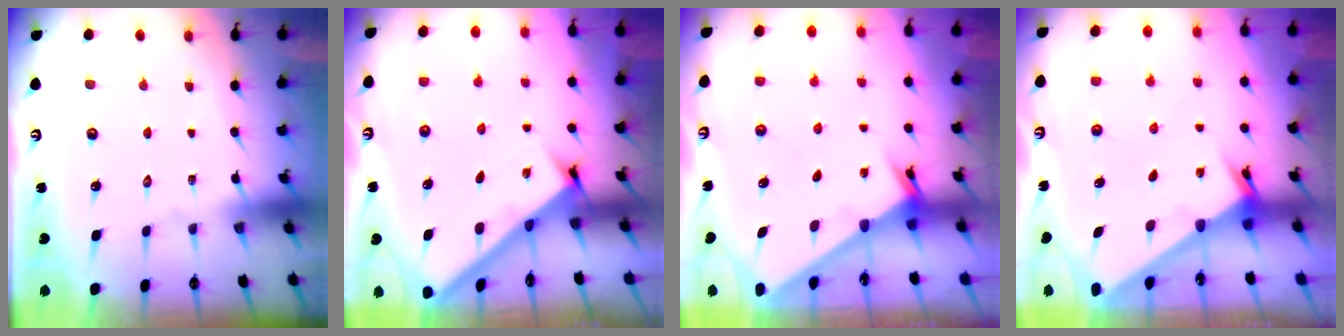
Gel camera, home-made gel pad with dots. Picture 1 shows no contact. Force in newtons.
{"total": 2.9, "press": 2.8, "slide": 0.4}
{"total": 2.4, "press": 2.4, "slide": 0.2}
{"total": 2.2, "press": 2.2, "slide": 0.2}